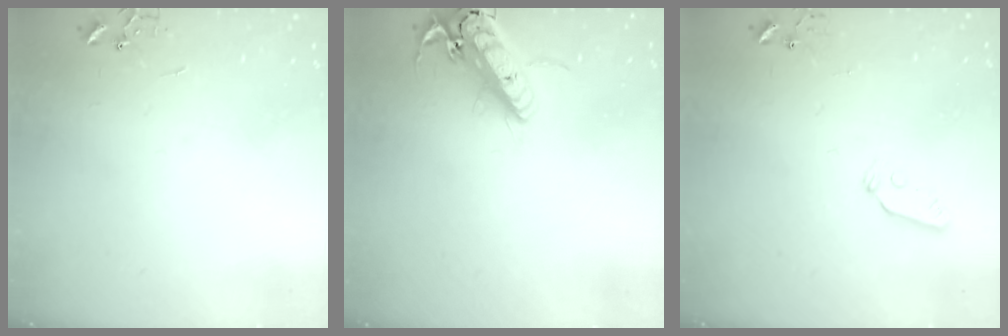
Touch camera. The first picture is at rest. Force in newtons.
{"total": 16.5, "press": 16.3, "slide": 3.0}
{"total": 4.6, "press": 4.6, "slide": 0.3}